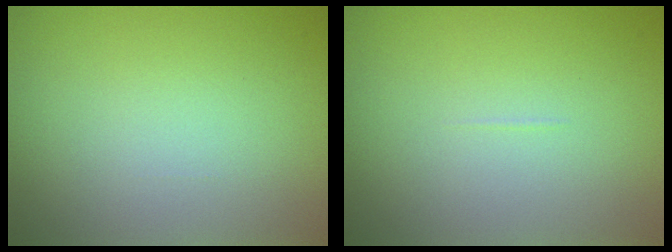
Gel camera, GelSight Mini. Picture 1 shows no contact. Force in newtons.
{"total": 0.0}